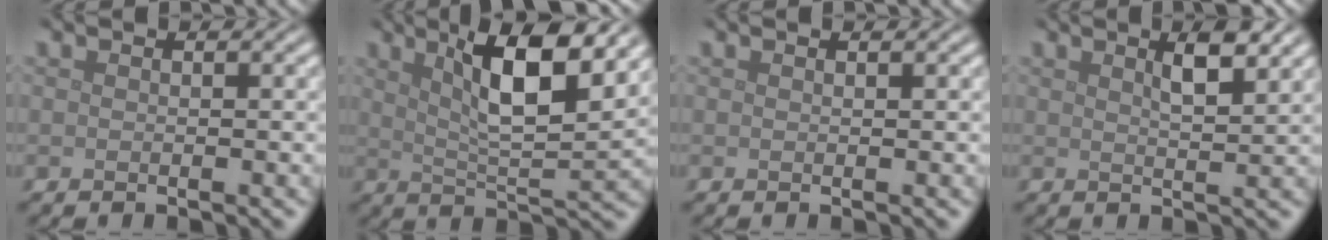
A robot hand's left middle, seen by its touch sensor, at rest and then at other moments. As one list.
[{"total": 9.2, "force": [4.1, 2.3, 8.0], "torque": [-0.123, 0.004, 0.069]}, {"total": 0.0}, {"total": 3.1, "force": [1.7, 0.7, 2.5], "torque": [-0.035, 0.003, 0.028]}]